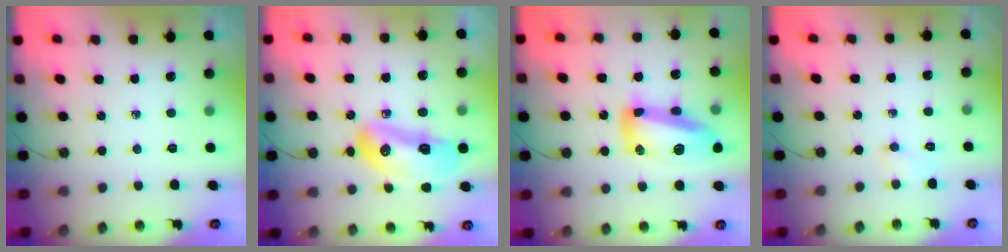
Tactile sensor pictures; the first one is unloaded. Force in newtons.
{"total": 15.3, "press": 15.2, "slide": 1.8}
{"total": 17.7, "press": 16.6, "slide": 6.0}
{"total": 11.3, "press": 3.8, "slide": 10.7}